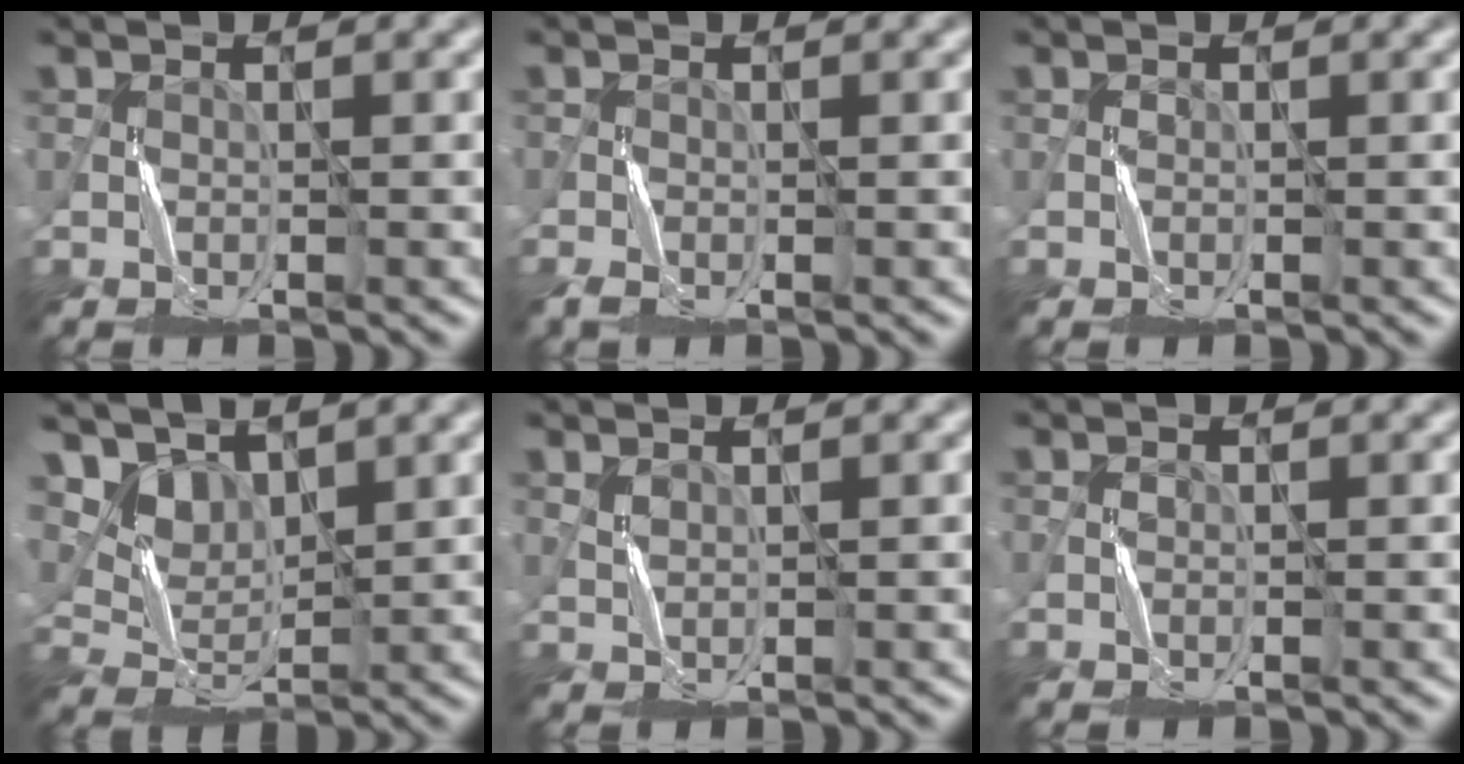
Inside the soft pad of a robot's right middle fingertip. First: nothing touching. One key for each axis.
{"total": 1.5, "fx": -0.9, "fy": 0.4, "fz": 1.1, "tx": -0.031, "ty": -0.004, "tz": -0.020}
{"total": 0.0}
{"total": 4.6, "fx": 3.5, "fy": 2.4, "fz": 1.9, "tx": -0.055, "ty": -0.011, "tz": 0.072}
{"total": 0.6, "fx": 0.6, "fy": 0.2, "fz": 0.1, "tx": -0.008, "ty": -0.002, "tz": 0.015}
{"total": 0.0}